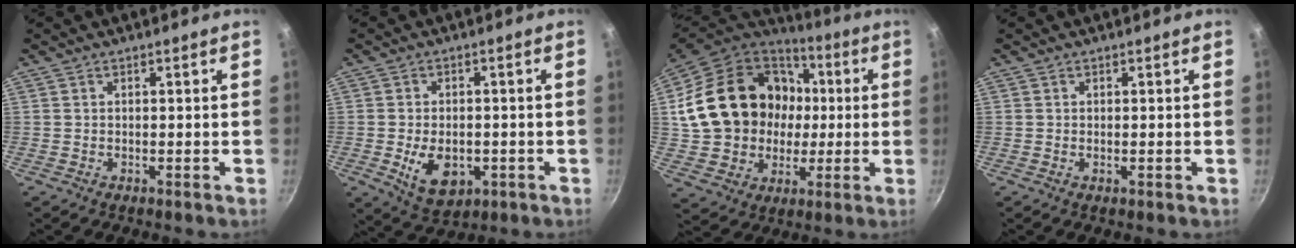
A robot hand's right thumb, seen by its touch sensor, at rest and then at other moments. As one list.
[{"total": 8.9, "force": [-2.1, 5.8, 6.4], "torque": [-0.087, -0.002, -0.021]}, {"total": 25.4, "force": [3.0, 20.8, 14.2], "torque": [-0.244, 0.043, 0.073]}, {"total": 0.5, "force": [-0.1, 0.2, 0.5], "torque": [-0.008, 0.000, -0.001]}]